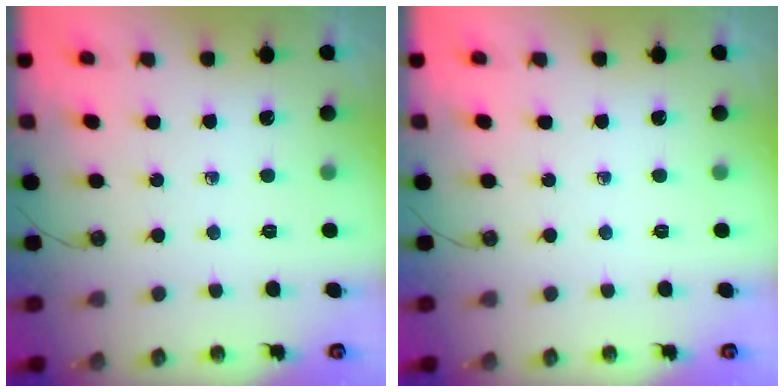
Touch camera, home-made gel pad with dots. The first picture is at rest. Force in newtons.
{"total": 0.0}